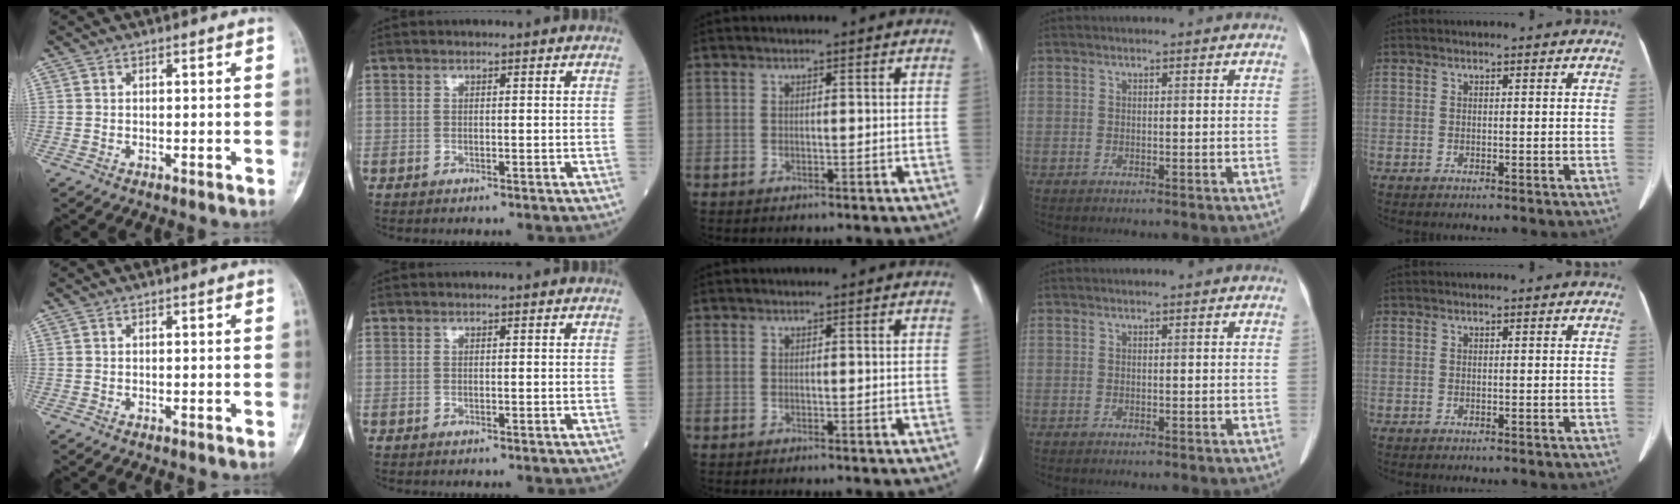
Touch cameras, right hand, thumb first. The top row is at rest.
{}